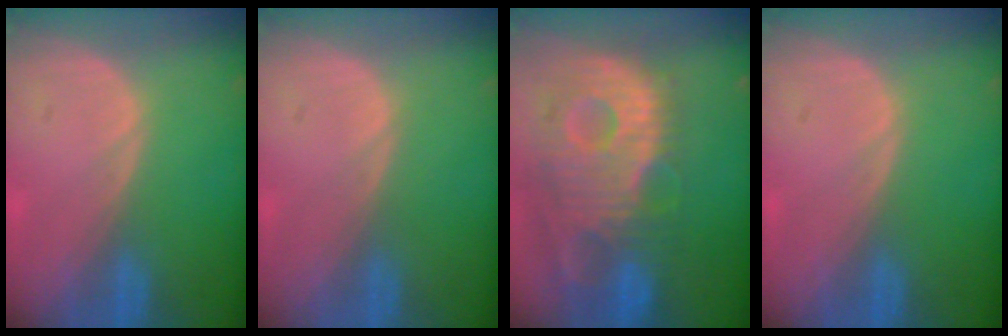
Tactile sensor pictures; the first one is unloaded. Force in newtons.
{"total": 0.0}
{"total": 13.2, "press": 11.5, "slide": 6.5}
{"total": 0.0}